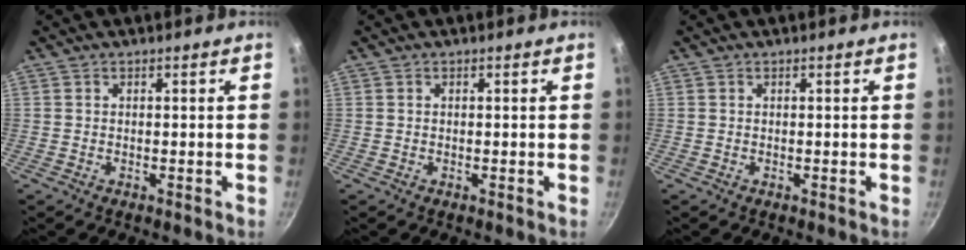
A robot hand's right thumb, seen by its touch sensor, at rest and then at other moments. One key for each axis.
{"total": 0.0}
{"total": 0.0}